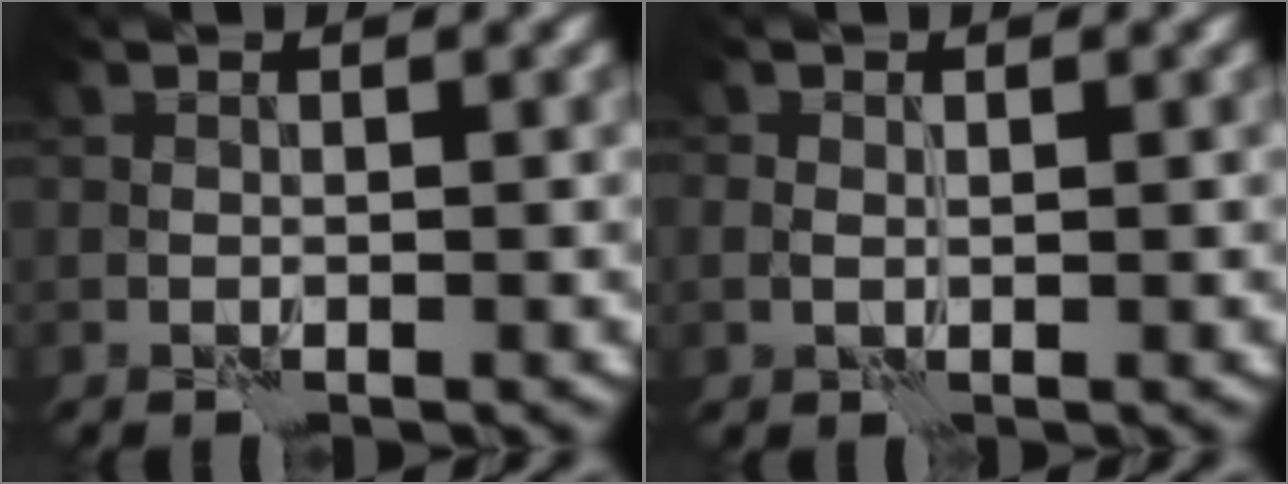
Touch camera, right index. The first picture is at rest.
{"total": 0.9, "force": [0.3, 0.6, 0.6], "torque": [-0.007, -0.001, 0.006]}